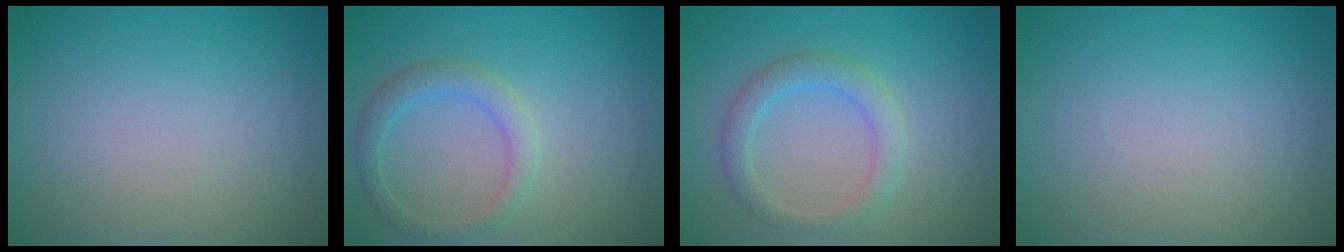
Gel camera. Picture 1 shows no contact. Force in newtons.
{"total": 2.5, "press": 2.5, "slide": 0.0}
{"total": 2.9, "press": 2.9, "slide": 0.2}
{"total": 0.0}